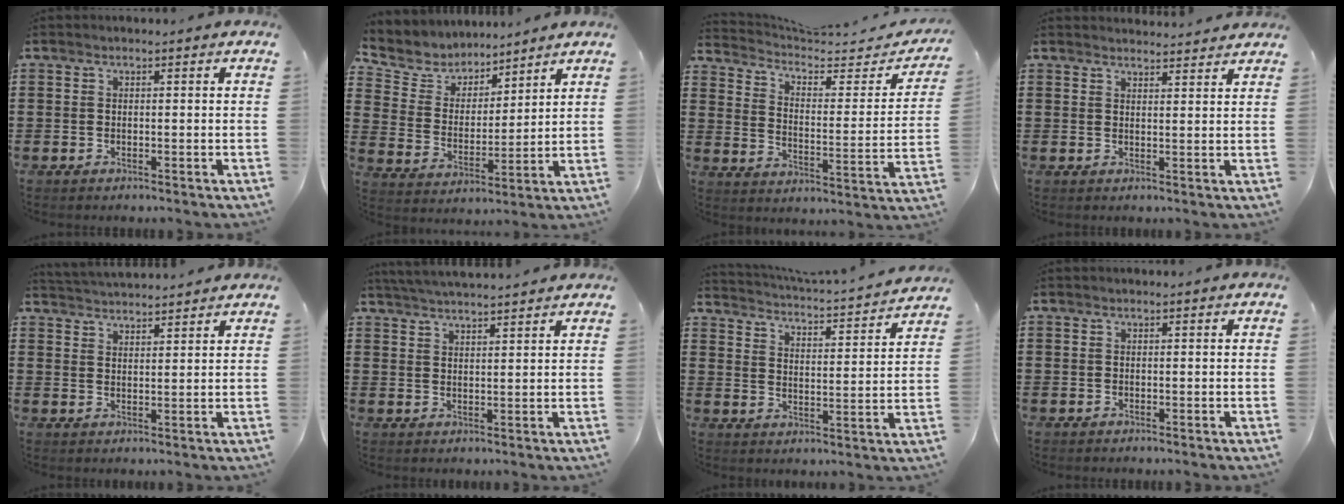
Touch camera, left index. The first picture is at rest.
{"total": 6.0, "force": [5.4, 2.6, -0.1], "torque": [-0.039, -0.034, 0.096]}
{"total": 4.6, "force": [4.0, 1.4, 1.8], "torque": [-0.051, -0.033, 0.062]}
{"total": 2.4, "force": [2.4, 0.0, 0.1], "torque": [-0.008, -0.007, 0.046]}
{"total": 3.0, "force": [3.0, -0.2, -0.2], "torque": [-0.007, -0.011, 0.056]}
{"total": 3.4, "force": [3.3, -0.5, 0.4], "torque": [-0.019, -0.010, 0.060]}
{"total": 2.8, "force": [2.7, -0.5, 0.4], "torque": [-0.028, -0.034, 0.036]}
{"total": 0.0}